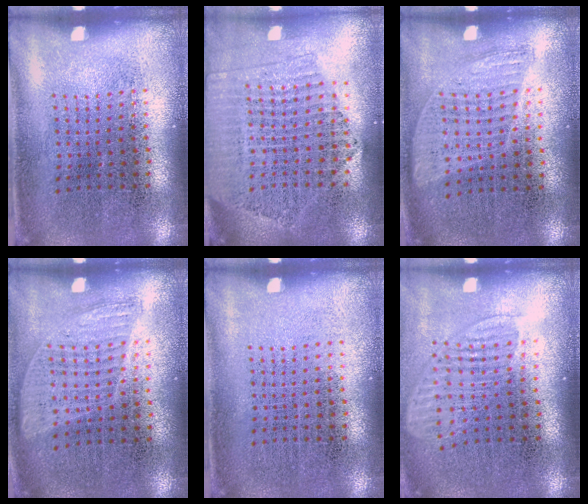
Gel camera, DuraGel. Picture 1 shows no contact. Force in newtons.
{"total": 2.1, "press": 1.9, "slide": 0.9}
{"total": 0.8, "press": 0.7, "slide": 0.4}
{"total": 0.8, "press": 0.7, "slide": 0.4}
{"total": 0.0}
{"total": 1.6, "press": 1.4, "slide": 0.8}